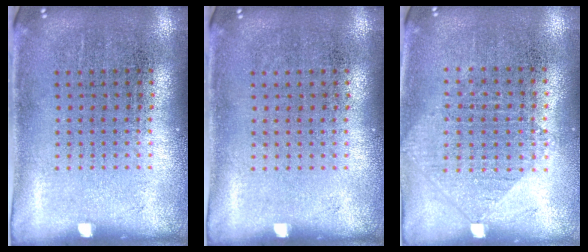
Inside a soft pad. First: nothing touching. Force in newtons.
{"total": 0.0}
{"total": 0.9, "press": 0.9, "slide": 0.3}